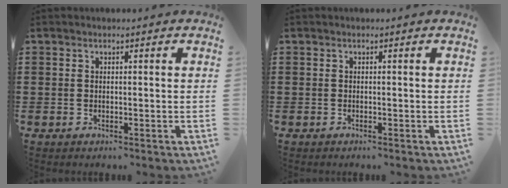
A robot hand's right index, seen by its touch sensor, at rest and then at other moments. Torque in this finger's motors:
{"motor_torque": [-0.01, -0.01, -0.01, -0.02]}